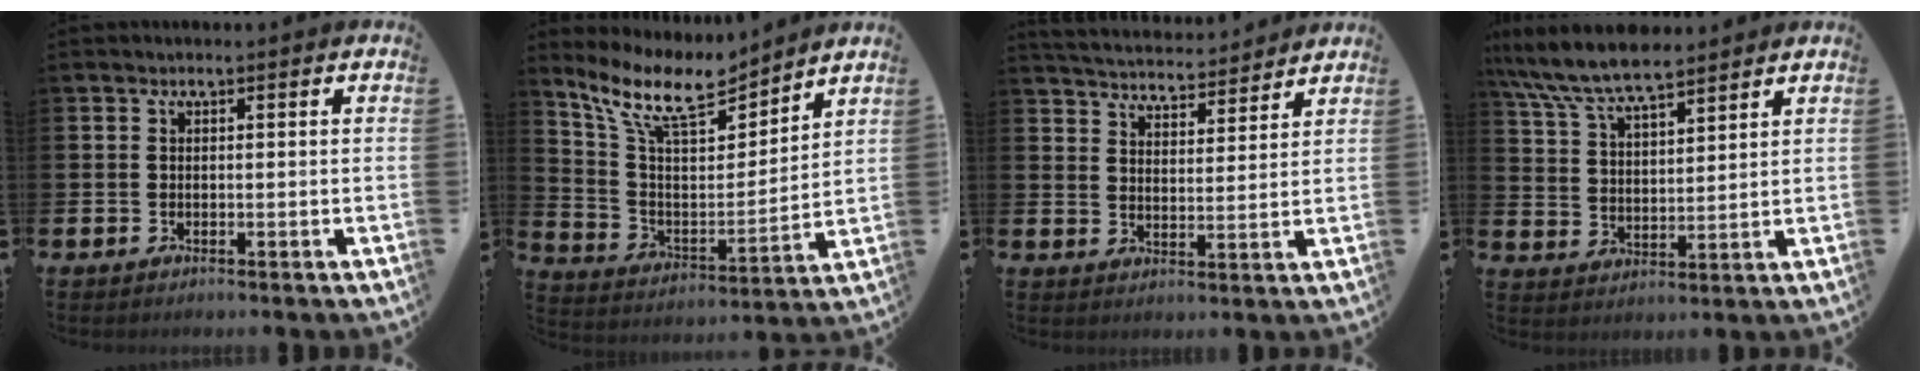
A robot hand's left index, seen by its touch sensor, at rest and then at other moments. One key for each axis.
{"total": 10.9, "fx": 9.3, "fy": 3.2, "fz": 4.7, "tx": -0.135, "ty": -0.049, "tz": 0.167}
{"total": 5.2, "fx": 5.1, "fy": 0.7, "fz": 0.2, "tx": -0.020, "ty": -0.041, "tz": 0.089}
{"total": 8.2, "fx": 7.6, "fy": 1.4, "fz": 2.7, "tx": -0.084, "ty": -0.028, "tz": 0.139}